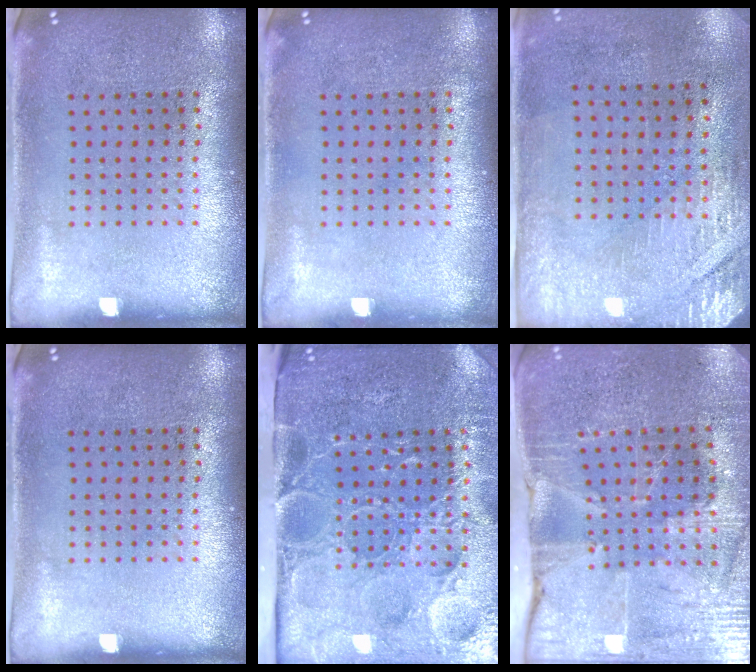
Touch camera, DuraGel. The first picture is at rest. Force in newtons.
{"total": 0.0}
{"total": 2.9, "press": 2.5, "slide": 1.4}
{"total": 0.0}
{"total": 5.1, "press": 4.3, "slide": 2.8}
{"total": 3.5, "press": 3.4, "slide": 0.7}